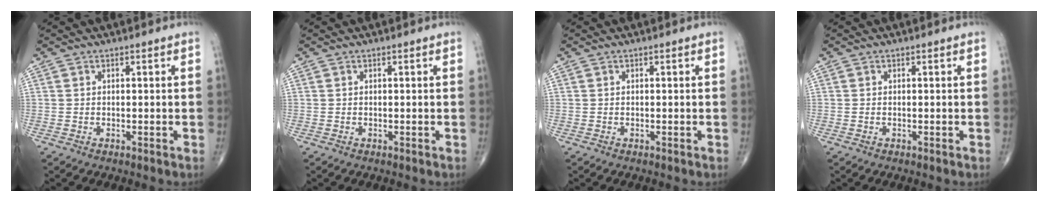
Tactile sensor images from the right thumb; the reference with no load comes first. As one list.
[{"total": 0.0}, {"total": 0.0}, {"total": 0.0}]